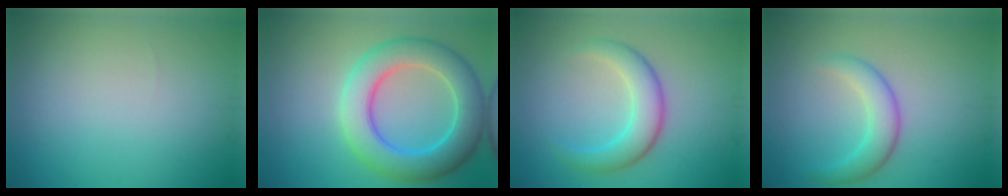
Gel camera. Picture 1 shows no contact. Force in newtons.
{"total": 7.9, "press": 7.9, "slide": 0.3}
{"total": 4.2, "press": 4.2, "slide": 0.1}
{"total": 3.3, "press": 3.3, "slide": 0.2}